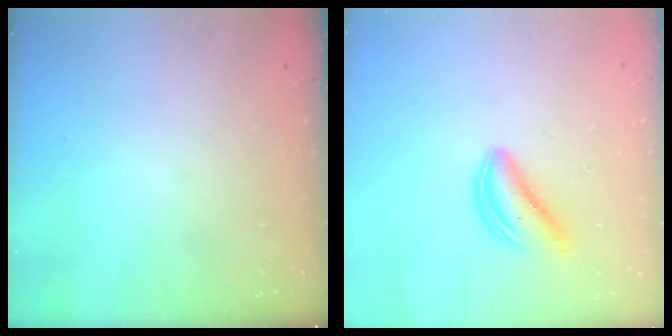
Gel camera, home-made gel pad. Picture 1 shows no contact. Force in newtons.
{"total": 5.8, "press": 5.8, "slide": 0.5}